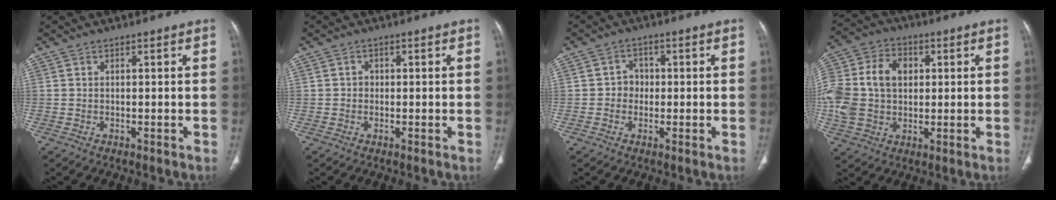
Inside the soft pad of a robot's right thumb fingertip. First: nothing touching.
{"total": 1.1, "force": [-0.1, 1.0, 0.4], "torque": [0.000, 0.004, -0.003]}
{"total": 3.0, "force": [-0.3, 2.8, 1.1], "torque": [0.005, 0.010, -0.011]}
{"total": 18.3, "force": [1.4, 13.7, 12.1], "torque": [-0.261, 0.021, 0.028]}